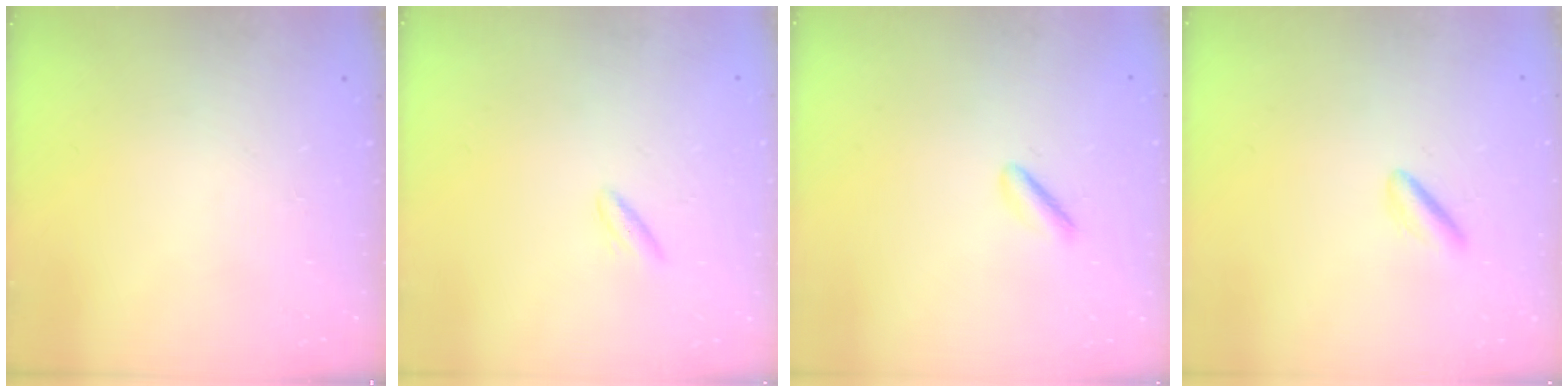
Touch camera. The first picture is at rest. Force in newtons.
{"total": 2.4, "press": 2.2, "slide": 1.0}
{"total": 2.2, "press": 1.9, "slide": 1.1}
{"total": 2.4, "press": 2.2, "slide": 0.8}